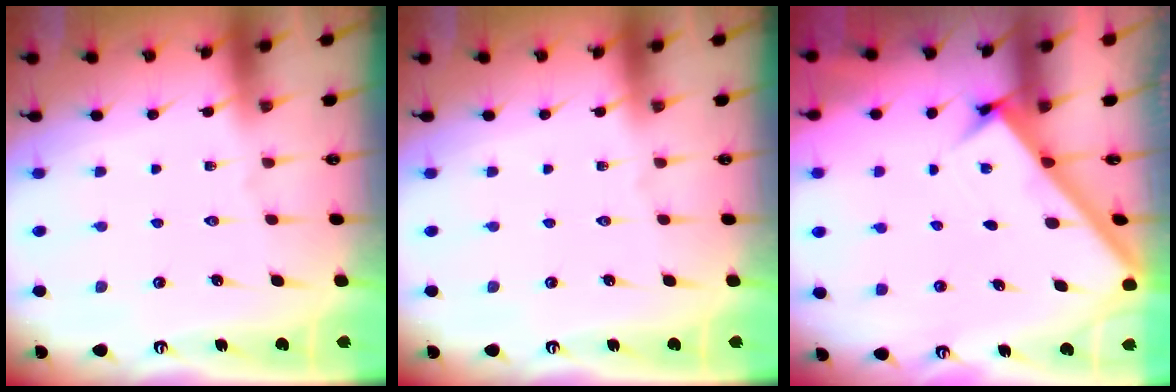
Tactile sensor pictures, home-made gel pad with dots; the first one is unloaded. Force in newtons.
{"total": 0.0}
{"total": 2.6, "press": 2.6, "slide": 0.3}